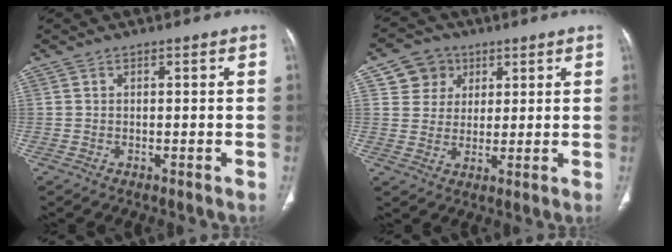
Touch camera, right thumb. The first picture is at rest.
{"total": 6.9, "force": [3.0, 6.1, 1.2], "torque": [0.009, -0.009, 0.052]}